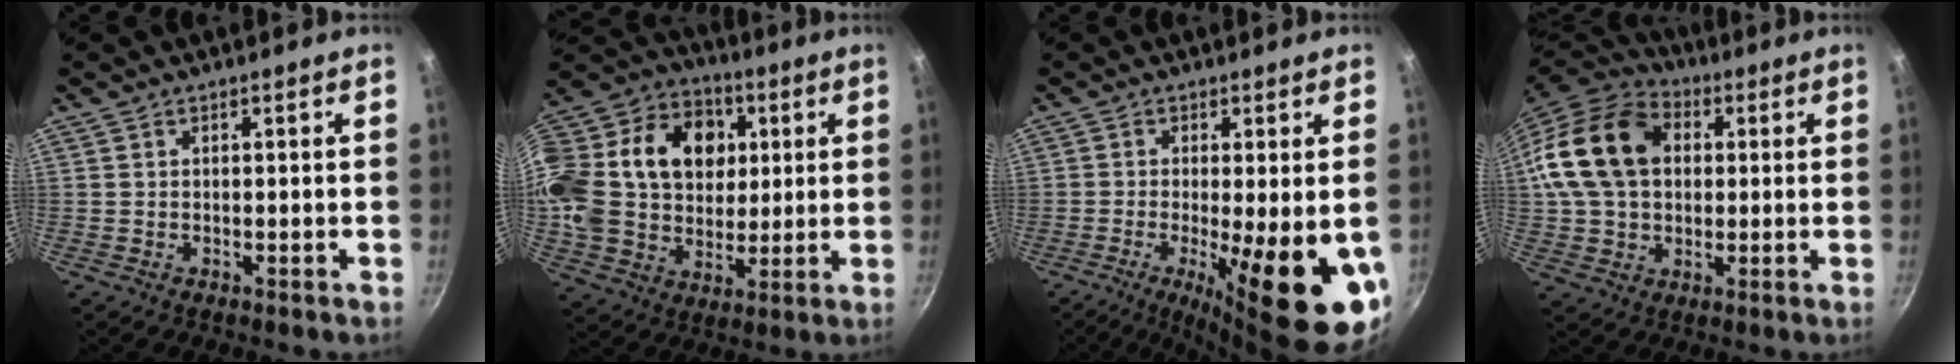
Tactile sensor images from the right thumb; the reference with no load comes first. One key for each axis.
{"total": 29.7, "fx": 5.6, "fy": 22.5, "fz": 18.5, "tx": -0.371, "ty": 0.036, "tz": 0.099}
{"total": 17.2, "fx": -3.8, "fy": 4.5, "fz": 16.1, "tx": -0.227, "ty": -0.018, "tz": -0.044}
{"total": 18.7, "fx": 3.1, "fy": 13.8, "fz": 12.3, "tx": -0.213, "ty": 0.026, "tz": 0.045}